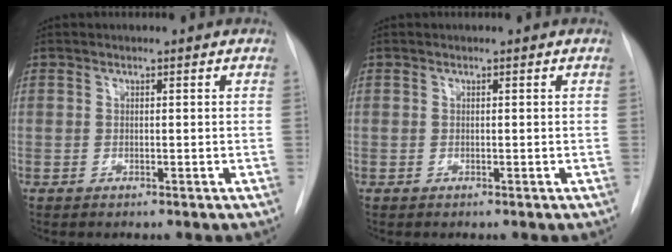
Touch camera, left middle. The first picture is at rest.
{"total": 0.0}